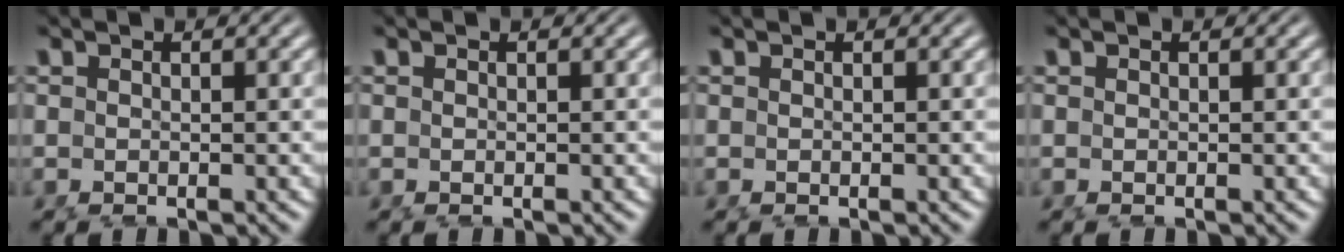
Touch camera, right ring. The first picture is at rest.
{"total": 0.0}
{"total": 0.0}
{"total": 0.0}